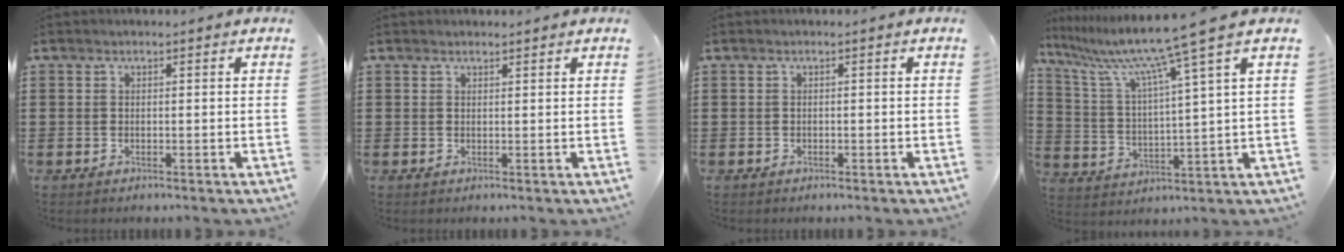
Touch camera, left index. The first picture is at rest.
{"total": 0.7, "force": [0.7, 0.2, 0.0], "torque": [-0.003, 0.001, 0.015]}
{"total": 0.0}
{"total": 9.8, "force": [7.3, -1.5, 6.4], "torque": [-0.154, -0.046, 0.111]}